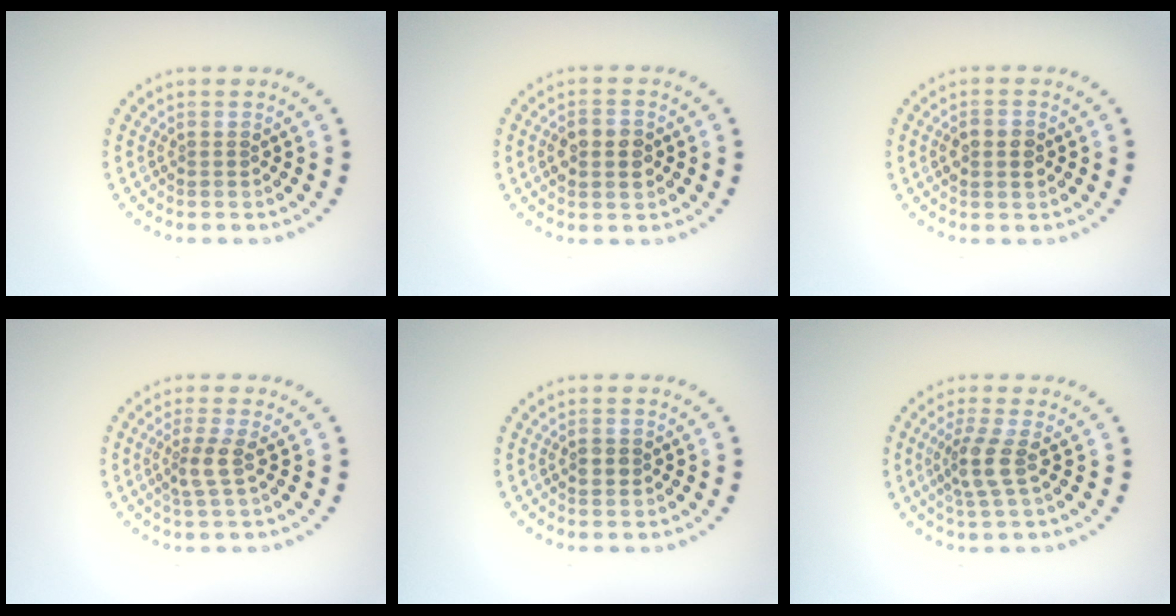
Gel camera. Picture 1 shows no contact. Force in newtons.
{"total": 3.0, "press": 3.0, "slide": 0.0}
{"total": 2.0, "press": 2.0, "slide": 0.0}
{"total": 2.0, "press": 1.6, "slide": 1.3}
{"total": 1.4, "press": 1.4, "slide": 0.3}
{"total": 2.7, "press": 2.0, "slide": 1.8}